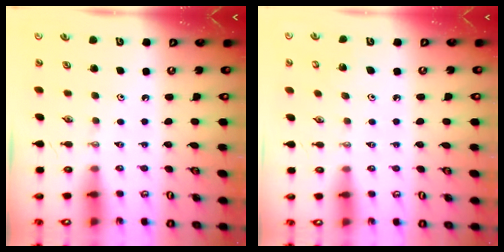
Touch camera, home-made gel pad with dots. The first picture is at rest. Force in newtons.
{"total": 3.2, "press": 3.2, "slide": 0.2}